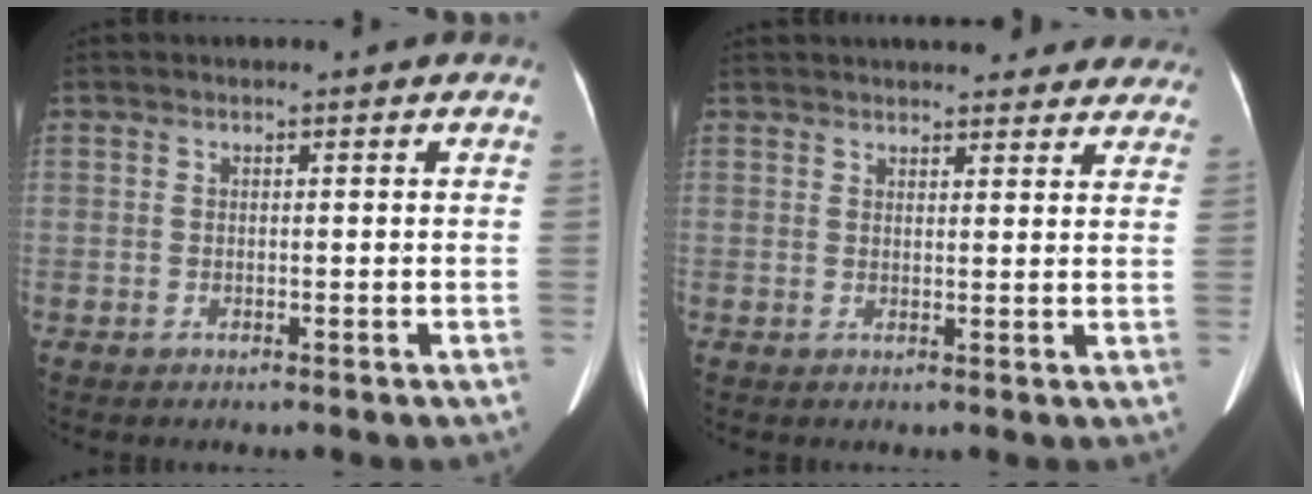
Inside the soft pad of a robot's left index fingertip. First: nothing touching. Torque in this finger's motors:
{"motor_torque": [0.80, -1.34, 0.42, 0.09]}